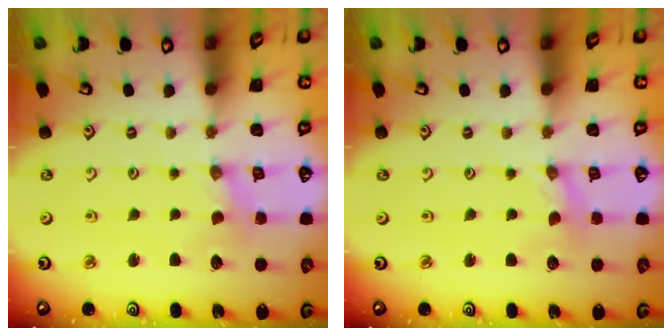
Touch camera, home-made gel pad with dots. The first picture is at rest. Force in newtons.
{"total": 0.7, "press": 0.7, "slide": 0.2}